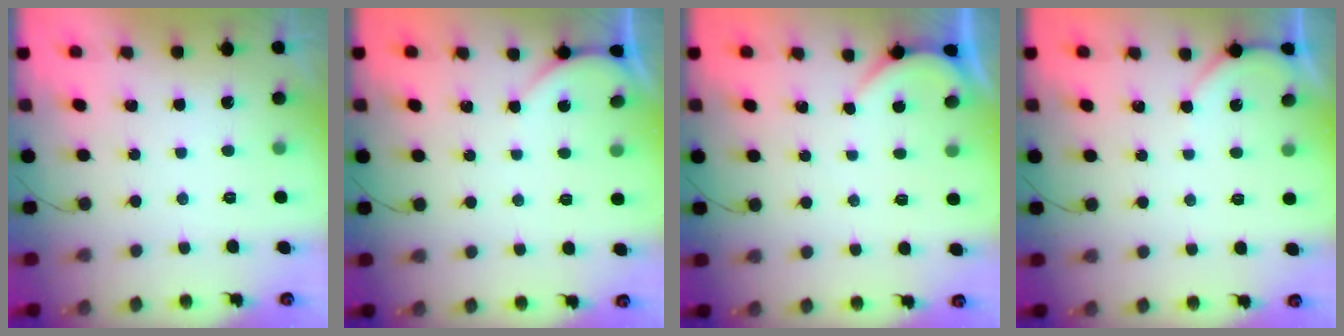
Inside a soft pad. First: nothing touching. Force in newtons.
{"total": 1.3, "press": 1.3, "slide": 0.3}
{"total": 1.9, "press": 1.9, "slide": 0.3}
{"total": 2.0, "press": 2.0, "slide": 0.2}